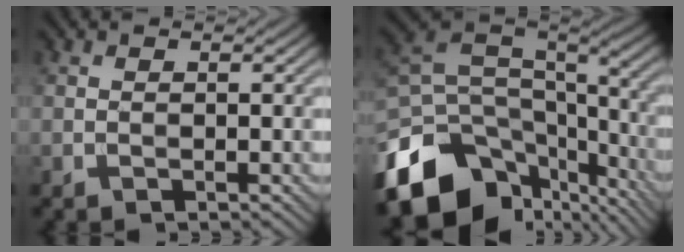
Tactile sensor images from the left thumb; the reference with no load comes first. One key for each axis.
{"total": 16.4, "fx": -8.7, "fy": 10.5, "fz": 9.2, "tx": -0.234, "ty": -0.036, "tz": -0.130}